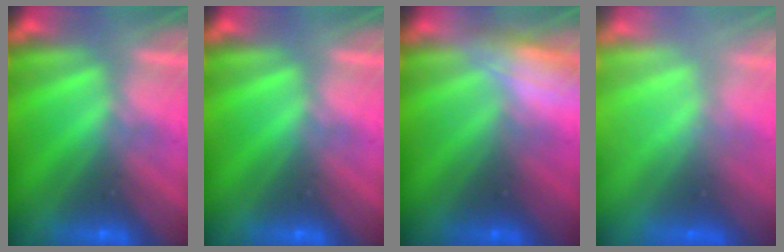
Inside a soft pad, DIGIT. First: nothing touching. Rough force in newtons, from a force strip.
{"total": 0.0}
{"total": 3.0}
{"total": 6.3}